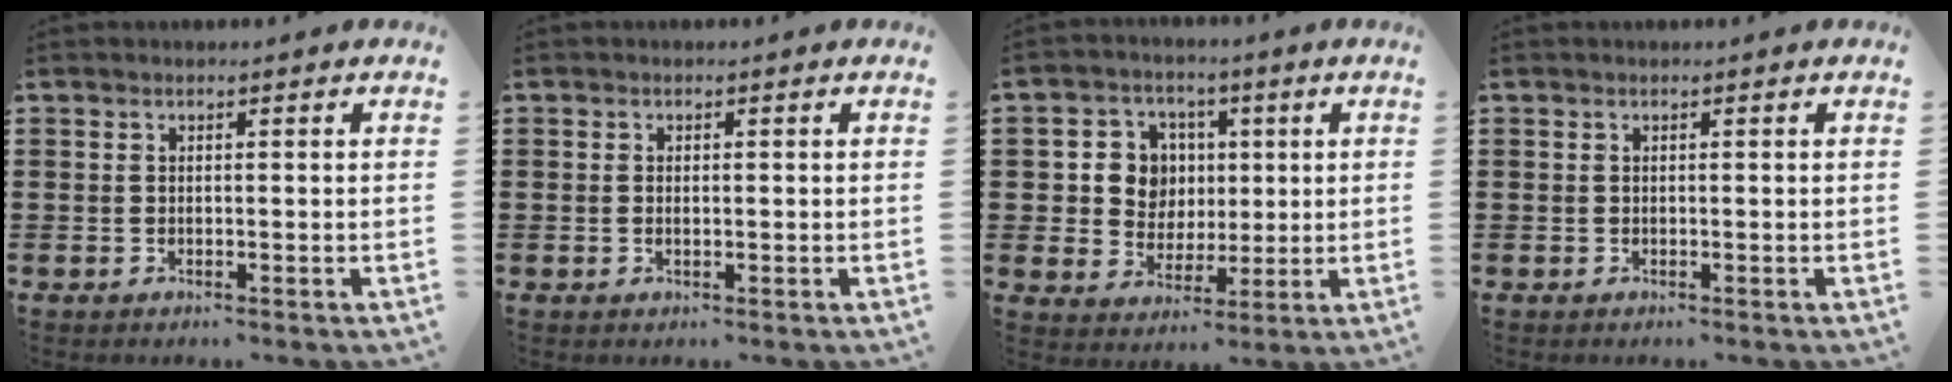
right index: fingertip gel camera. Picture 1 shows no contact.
{"total": 0.9, "force": [0.0, 0.4, 0.8], "torque": [-0.016, 0.001, -0.001]}
{"total": 7.3, "force": [1.1, 6.7, 2.5], "torque": [-0.073, 0.016, 0.020]}
{"total": 0.0}